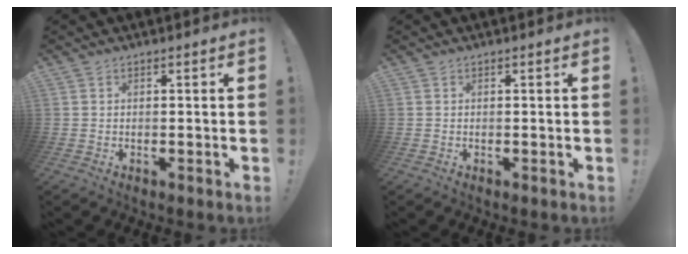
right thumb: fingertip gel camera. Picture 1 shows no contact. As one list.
[{"total": 0.0}]